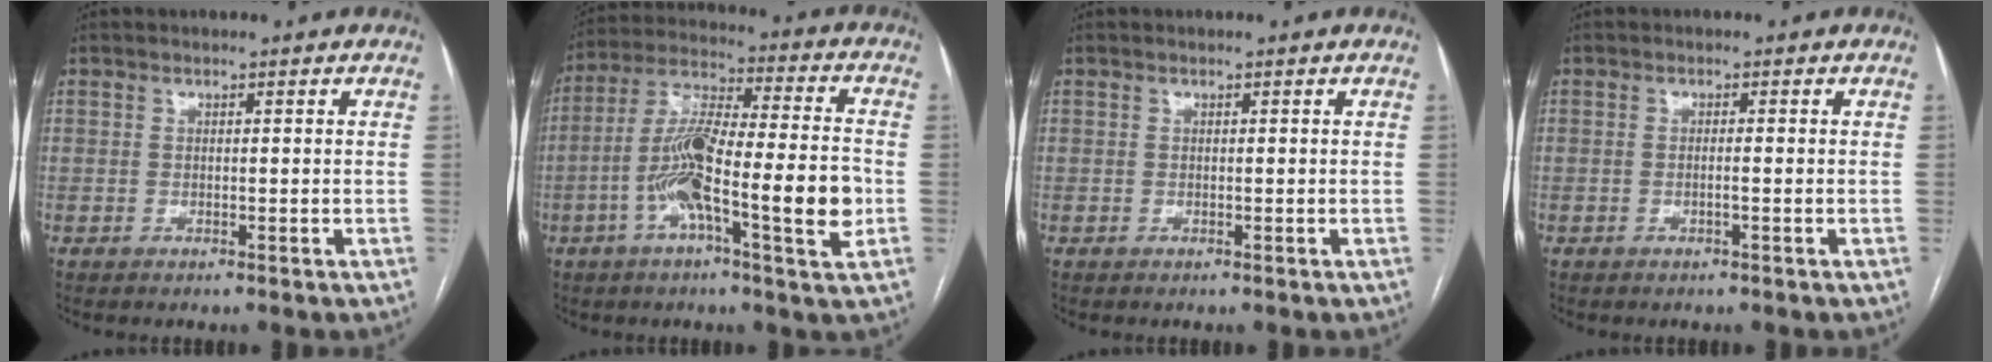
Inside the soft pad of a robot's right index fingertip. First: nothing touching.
{"total": 16.6, "force": [-4.0, 2.2, 16.0], "torque": [-0.288, 0.006, -0.072]}
{"total": 0.0}
{"total": 0.9, "force": [-0.3, -0.1, 0.9], "torque": [-0.017, 0.000, -0.004]}